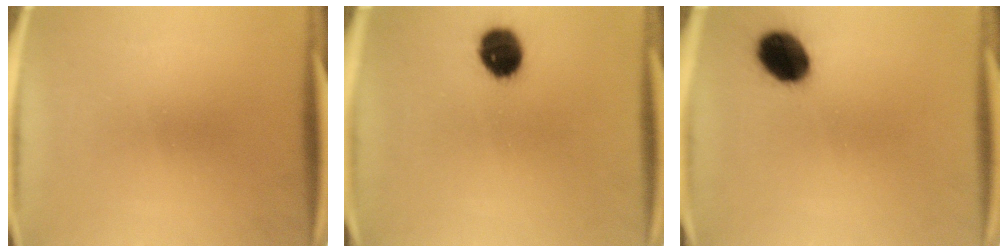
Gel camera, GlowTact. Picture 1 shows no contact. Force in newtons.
{"total": 8.7}
{"total": 10.1}